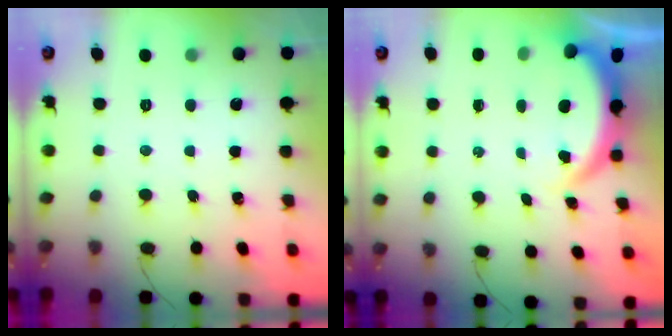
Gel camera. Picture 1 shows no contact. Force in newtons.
{"total": 4.0, "press": 4.0, "slide": 0.2}